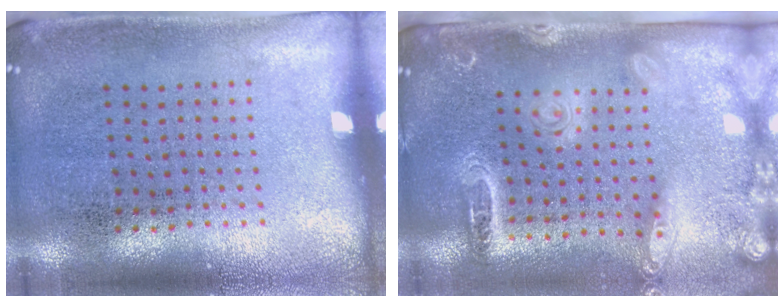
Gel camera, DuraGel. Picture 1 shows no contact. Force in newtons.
{"total": 2.5, "press": 2.0, "slide": 1.5}